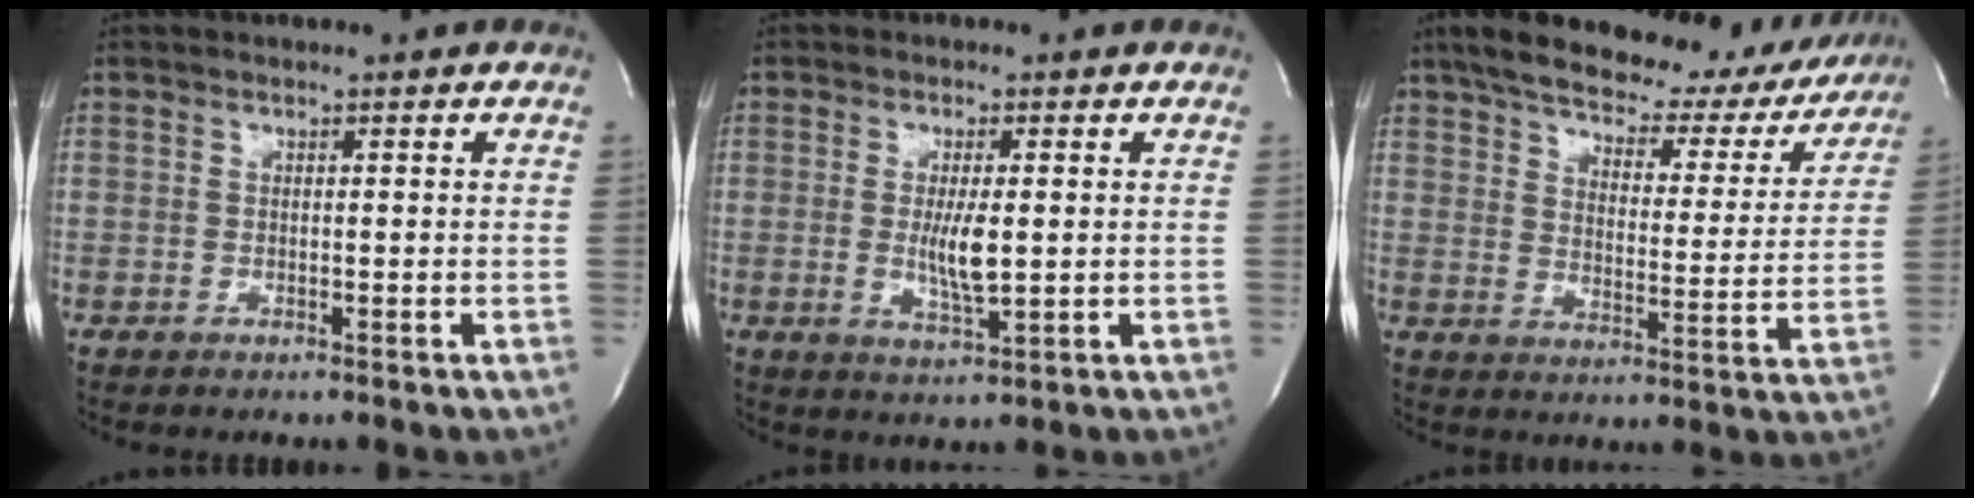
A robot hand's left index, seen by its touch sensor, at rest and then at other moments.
{"total": 5.1, "force": [0.0, 1.1, 5.0], "torque": [-0.095, -0.009, 0.003]}
{"total": 23.7, "force": [19.9, 8.2, 9.9], "torque": [-0.151, 0.008, 0.251]}